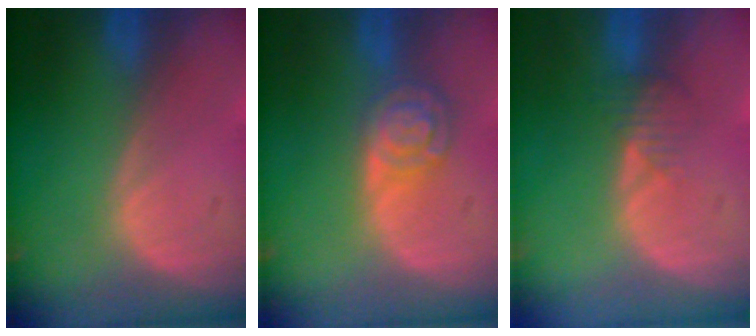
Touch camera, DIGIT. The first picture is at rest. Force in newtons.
{"total": 5.4, "press": 4.7, "slide": 2.5}
{"total": 2.1, "press": 2.1, "slide": 0.2}